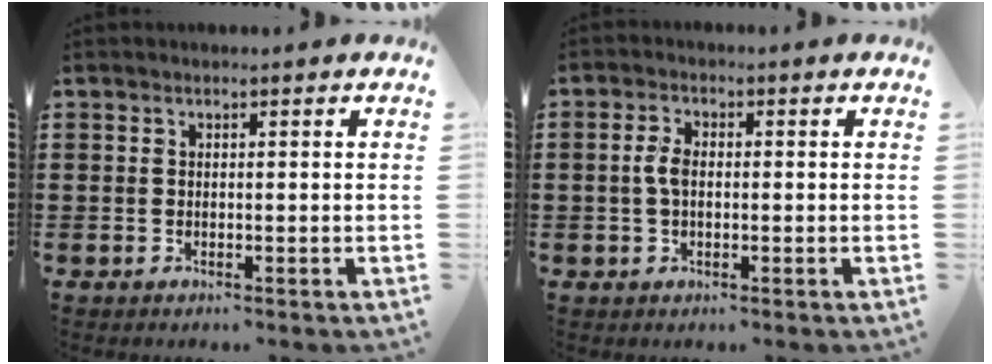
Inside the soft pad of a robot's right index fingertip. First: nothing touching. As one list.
[{"total": 3.0, "force": [-0.1, 1.5, 2.6], "torque": [-0.058, 0.002, -0.005]}]